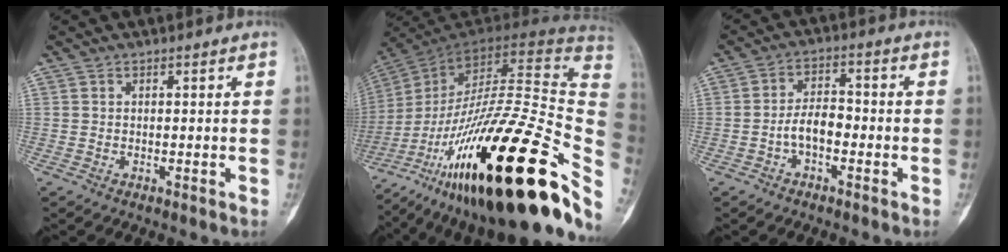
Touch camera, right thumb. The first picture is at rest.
{"total": 42.6, "force": [-16.7, 12.0, 37.3], "torque": [-0.523, 0.052, -0.274]}
{"total": 5.3, "force": [-1.8, 2.9, 4.0], "torque": [-0.062, 0.027, -0.039]}